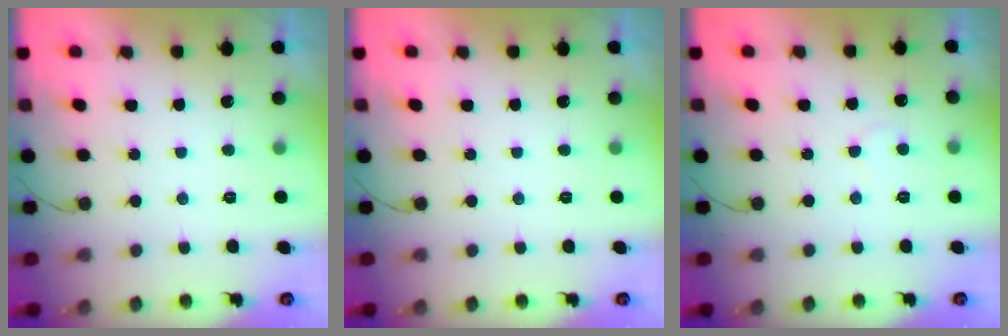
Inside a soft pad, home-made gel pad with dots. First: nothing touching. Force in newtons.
{"total": 0.0}
{"total": 4.0, "press": 4.0, "slide": 0.2}